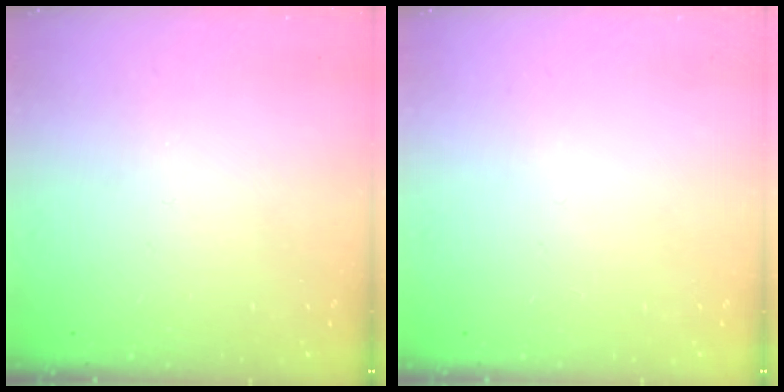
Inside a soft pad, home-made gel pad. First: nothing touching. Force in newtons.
{"total": 0.0}